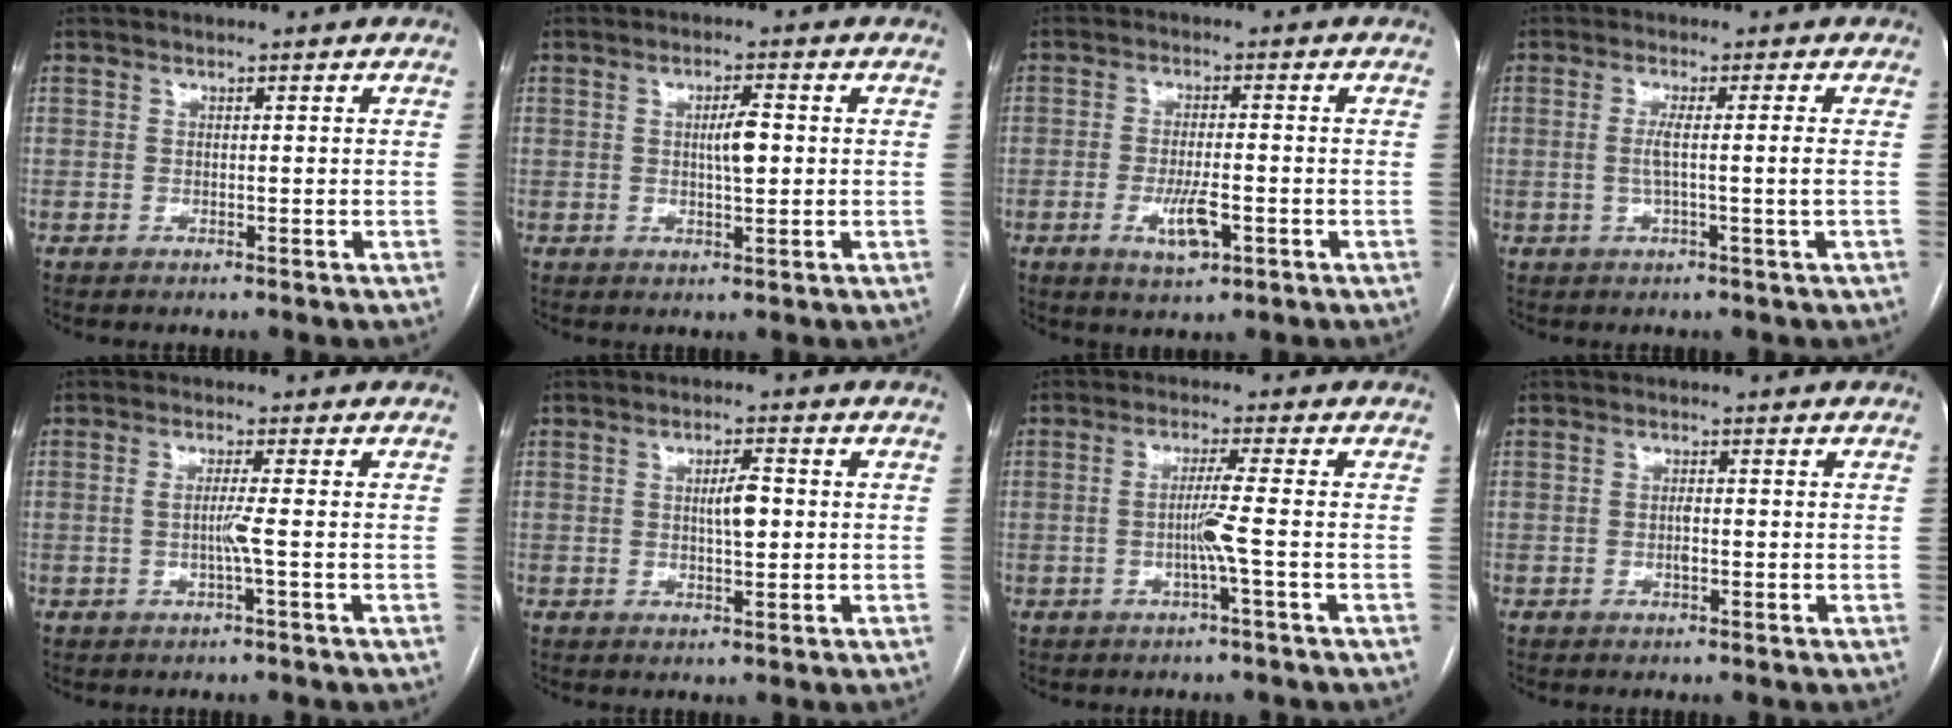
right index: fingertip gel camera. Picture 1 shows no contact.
{"total": 3.8, "force": [0.4, 0.7, 3.7], "torque": [-0.063, 0.001, 0.006]}
{"total": 5.4, "force": [-2.1, 1.5, 4.8], "torque": [-0.090, -0.005, -0.030]}
{"total": 3.8, "force": [-0.4, -1.0, 3.6], "torque": [-0.071, -0.002, -0.006]}
{"total": 2.4, "force": [-0.5, -0.8, 2.2], "torque": [-0.043, -0.001, -0.011]}
{"total": 3.9, "force": [0.4, 0.9, 3.7], "torque": [-0.063, 0.003, 0.007]}
{"total": 4.1, "force": [-0.9, -1.3, 3.8], "torque": [-0.074, -0.002, -0.015]}
{"total": 1.1, "force": [-0.3, 0.3, 1.0], "torque": [-0.021, 0.001, -0.005]}